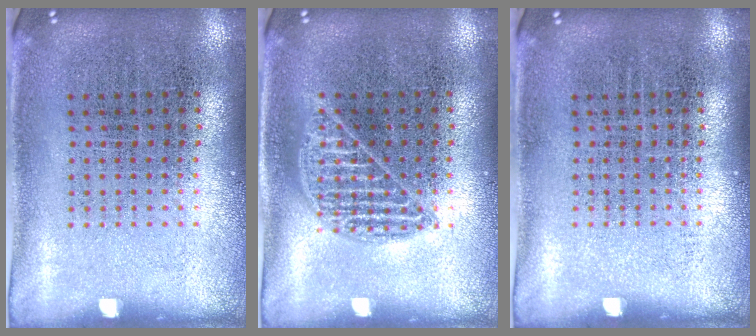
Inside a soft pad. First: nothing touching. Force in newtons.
{"total": 0.9, "press": 0.9, "slide": 0.0}
{"total": 0.0}